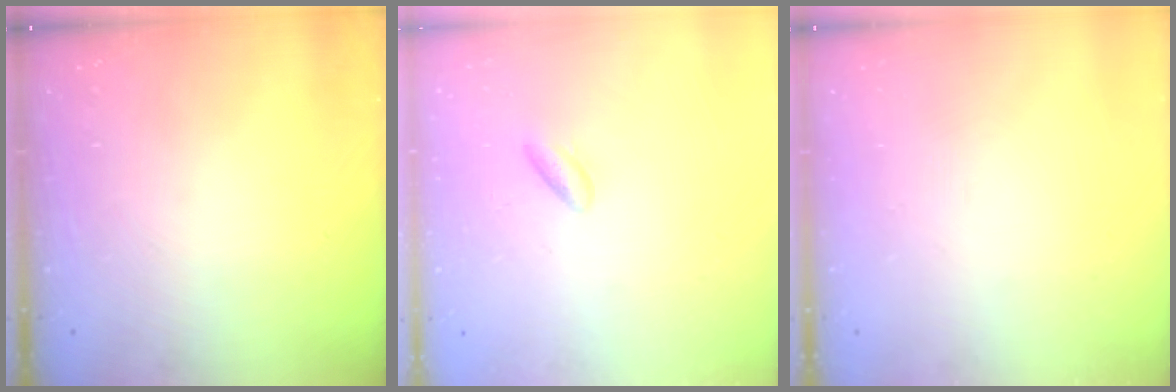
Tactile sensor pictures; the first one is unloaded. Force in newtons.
{"total": 2.8, "press": 2.6, "slide": 1.3}
{"total": 0.0}